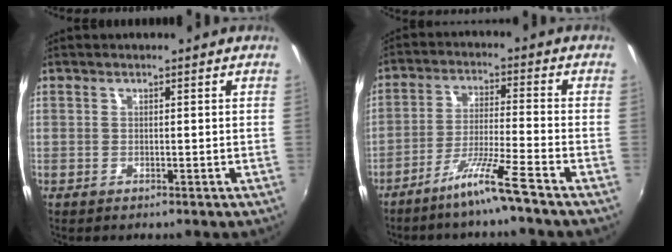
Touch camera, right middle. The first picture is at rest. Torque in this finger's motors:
{"motor_torque": [1.04, -1.10, 0.14, 0.12]}